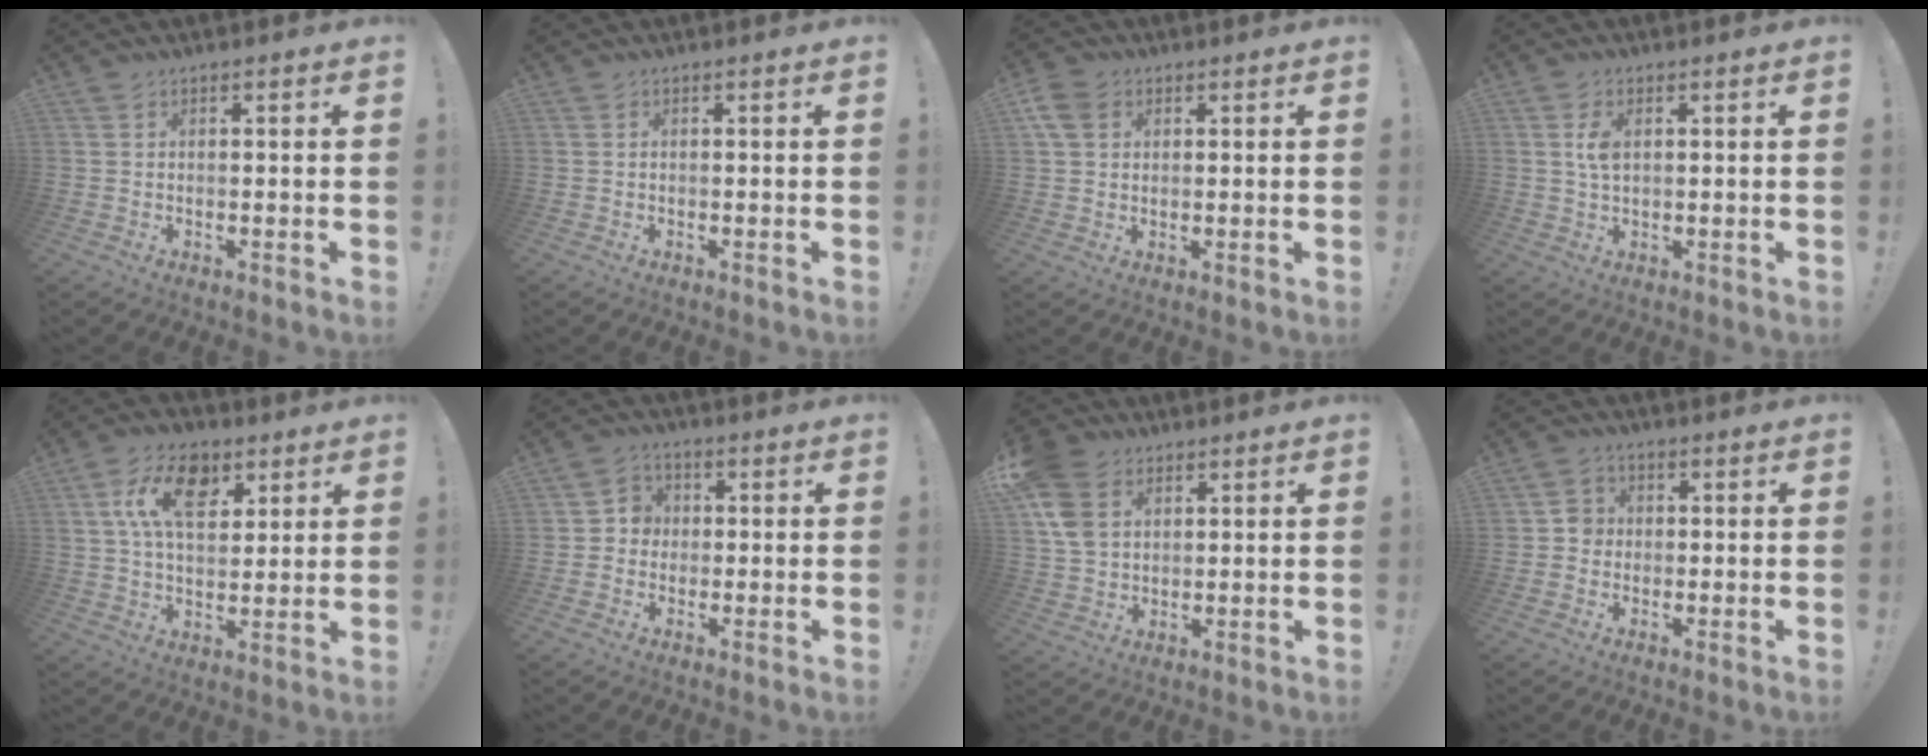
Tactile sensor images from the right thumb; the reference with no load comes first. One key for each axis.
{"total": 0.0}
{"total": 6.7, "fx": 2.9, "fy": 5.1, "fz": 3.3, "tx": -0.060, "ty": 0.004, "tz": 0.061}
{"total": 4.2, "fx": 1.2, "fy": 2.3, "fz": 3.3, "tx": -0.059, "ty": -0.003, "tz": 0.016}
{"total": 14.9, "fx": 6.5, "fy": 9.0, "fz": 9.9, "tx": -0.158, "ty": -0.007, "tz": 0.121}
{"total": 4.6, "fx": -0.5, "fy": 4.4, "fz": 1.2, "tx": -0.016, "ty": 0.010, "tz": -0.011}
{"total": 12.9, "fx": 4.9, "fy": 9.4, "fz": 7.3, "tx": -0.144, "ty": -0.012, "tz": 0.099}
{"total": 4.0, "fx": -0.8, "fy": 3.7, "fz": 1.3, "tx": -0.014, "ty": 0.011, "tz": -0.016}